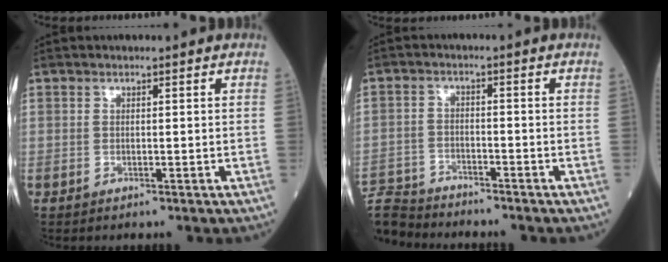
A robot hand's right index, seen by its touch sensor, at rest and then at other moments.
{"total": 10.2, "force": [-9.7, 2.8, 1.4], "torque": [-0.053, 0.009, -0.178]}